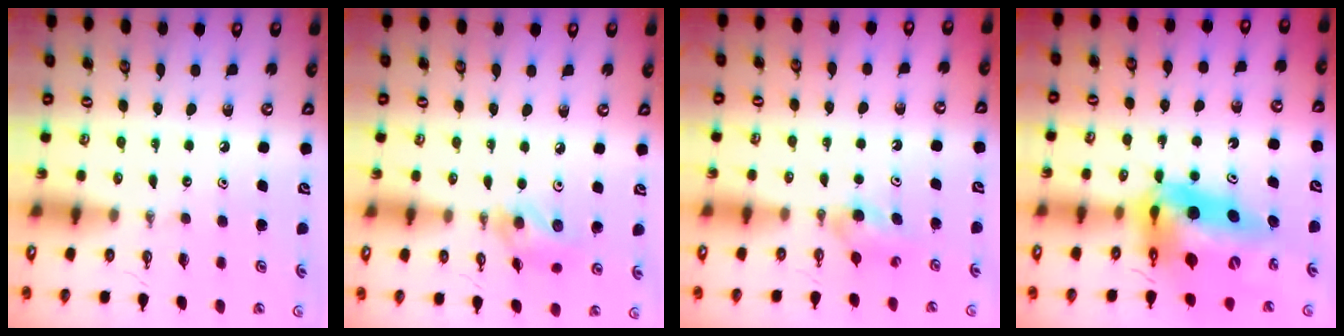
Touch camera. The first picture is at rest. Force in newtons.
{"total": 10.1, "press": 10.0, "slide": 1.1}
{"total": 3.1, "press": 3.1, "slide": 0.3}
{"total": 17.9, "press": 17.4, "slide": 4.4}